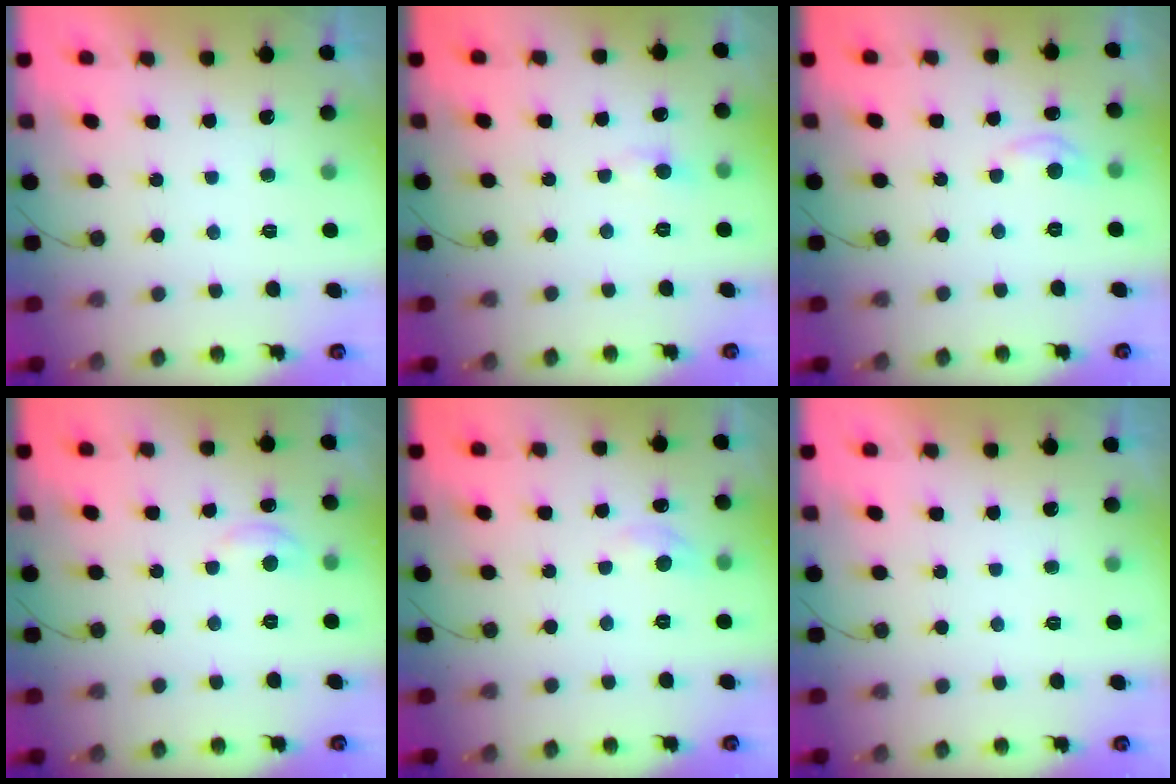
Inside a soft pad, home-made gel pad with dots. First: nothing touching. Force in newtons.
{"total": 4.4, "press": 4.3, "slide": 0.7}
{"total": 5.4, "press": 5.3, "slide": 0.8}
{"total": 3.8, "press": 3.8, "slide": 0.4}
{"total": 5.6, "press": 5.5, "slide": 0.8}
{"total": 0.0}